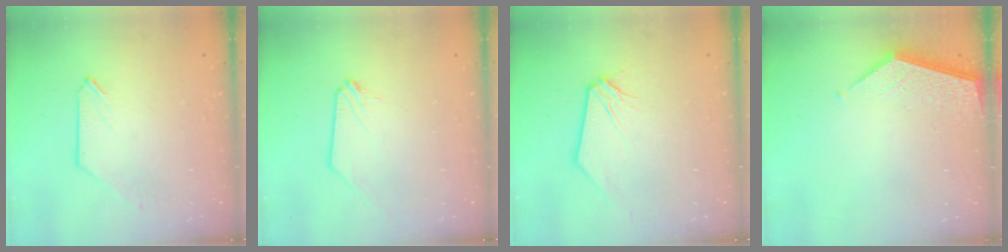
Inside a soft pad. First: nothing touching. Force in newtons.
{"total": 0.0}
{"total": 0.0}
{"total": 3.7, "press": 3.7, "slide": 0.3}